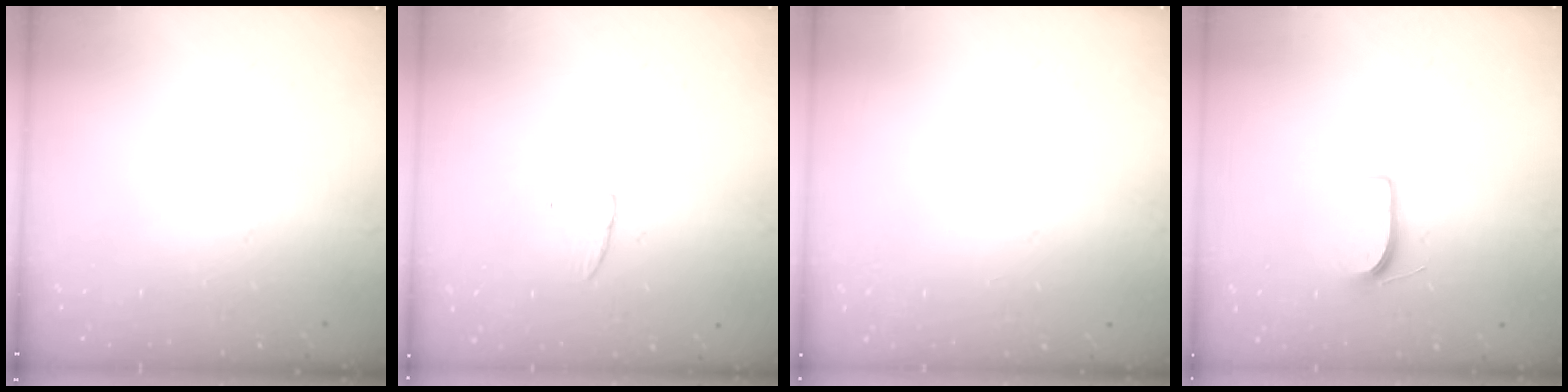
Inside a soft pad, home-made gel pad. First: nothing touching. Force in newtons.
{"total": 4.9, "press": 4.8, "slide": 0.4}
{"total": 0.0}
{"total": 5.8, "press": 5.8, "slide": 0.6}